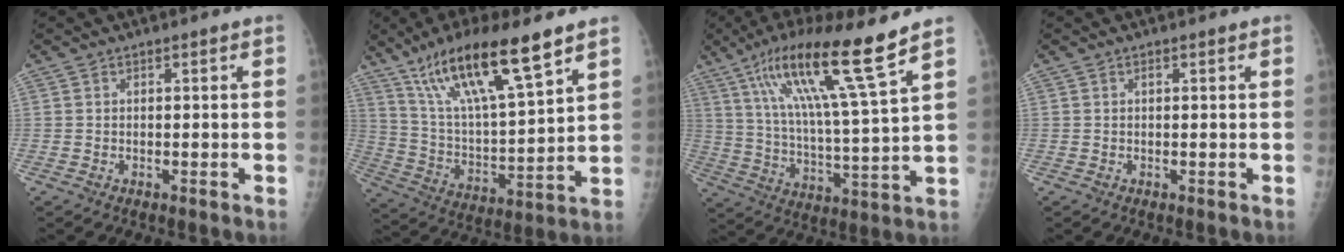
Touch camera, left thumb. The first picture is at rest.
{"total": 20.0, "force": [13.0, 4.0, 14.8], "torque": [-0.253, -0.044, 0.244]}
{"total": 18.5, "force": [11.5, 0.6, 14.5], "torque": [-0.249, -0.046, 0.201]}
{"total": 0.6, "force": [0.3, 0.3, 0.4], "torque": [-0.008, -0.001, 0.004]}